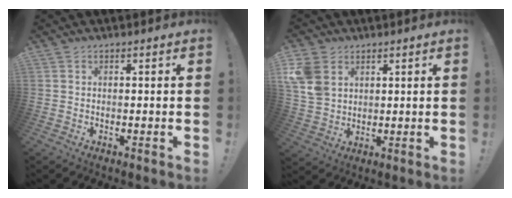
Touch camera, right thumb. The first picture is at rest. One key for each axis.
{"total": 6.8, "fx": 3.0, "fy": 5.1, "fz": 3.4, "tx": -0.072, "ty": -0.006, "tz": 0.059}